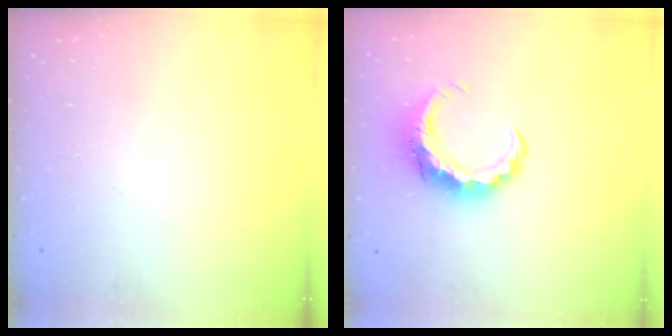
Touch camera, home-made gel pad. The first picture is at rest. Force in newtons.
{"total": 8.0, "press": 8.0, "slide": 0.3}